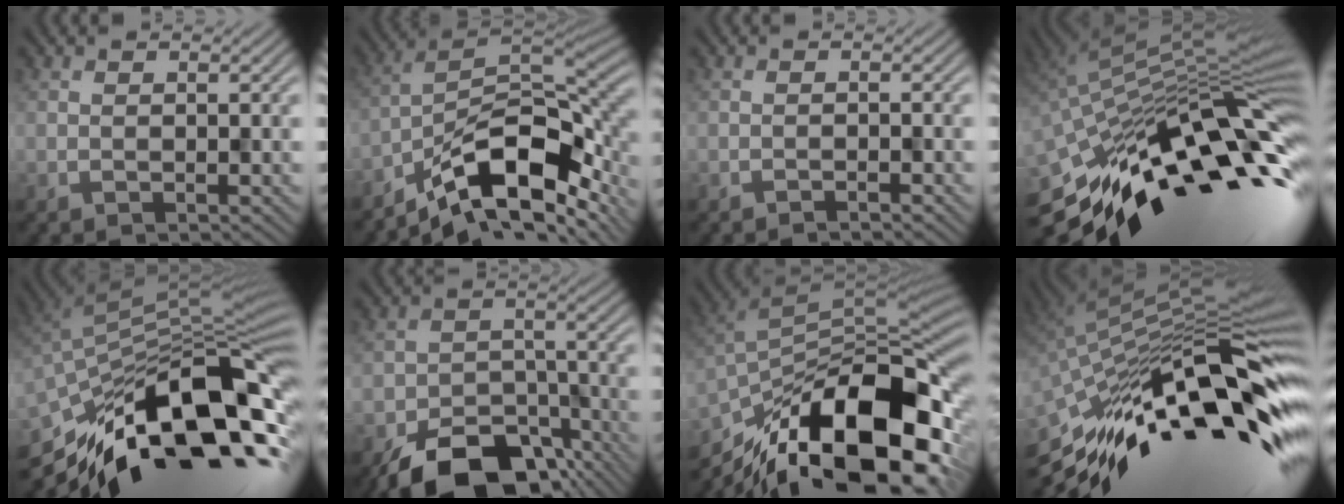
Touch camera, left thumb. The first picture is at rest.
{"total": 14.5, "force": [-8.3, 5.9, 10.3], "torque": [-0.184, -0.011, -0.141]}
{"total": 1.0, "force": [-0.9, 0.1, 0.3], "torque": [-0.003, 0.001, -0.018]}
{"total": 16.5, "force": [-5.4, 6.0, 14.4], "torque": [-0.256, 0.001, -0.113]}
{"total": 16.8, "force": [-8.8, 6.3, 12.8], "torque": [-0.228, -0.010, -0.162]}
{"total": 12.4, "force": [-8.8, 6.4, 6.1], "torque": [-0.102, -0.025, -0.136]}
{"total": 17.8, "force": [-9.4, 8.1, 12.8], "torque": [-0.235, -0.011, -0.161]}
{"total": 18.6, "force": [-7.2, 5.9, 16.1], "torque": [-0.297, 0.005, -0.146]}